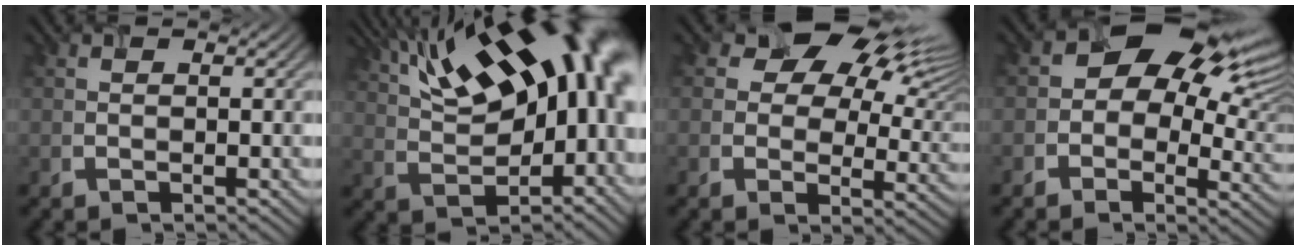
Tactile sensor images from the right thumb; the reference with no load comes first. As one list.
[{"total": 19.8, "force": [7.0, 9.6, 15.8], "torque": [-0.243, 0.049, 0.110]}, {"total": 12.9, "force": [7.3, 7.7, 7.3], "torque": [-0.123, 0.012, 0.120]}, {"total": 13.4, "force": [4.9, 8.7, 8.9], "torque": [-0.131, 0.000, 0.084]}]